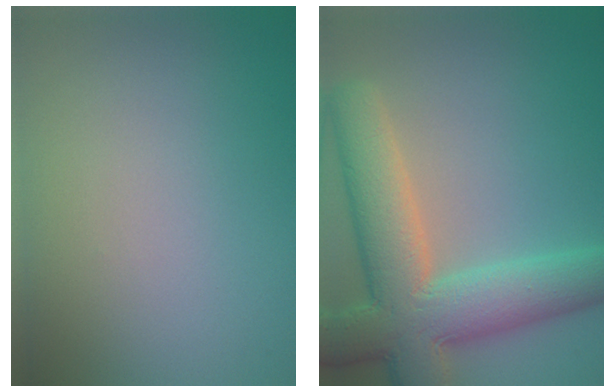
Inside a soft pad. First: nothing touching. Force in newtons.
{"total": 10.2, "press": 10.1, "slide": 0.9}